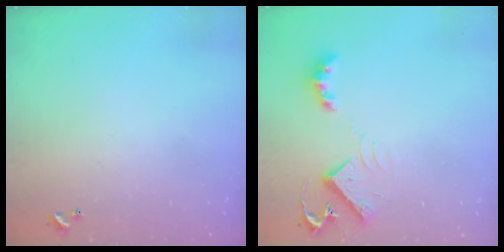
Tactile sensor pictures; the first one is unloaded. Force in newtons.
{"total": 8.2, "press": 8.2, "slide": 0.5}